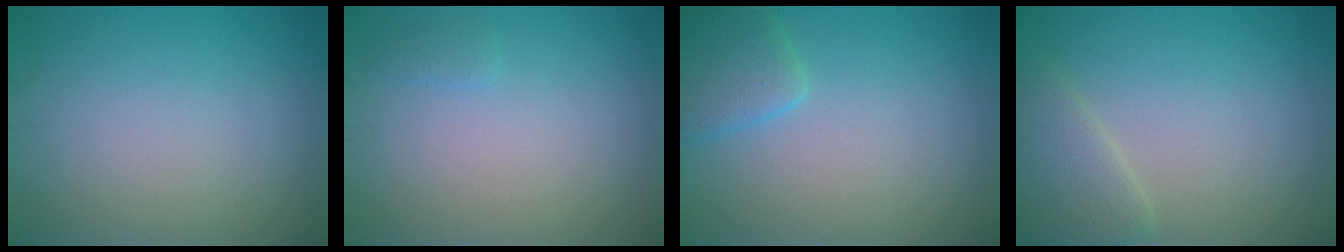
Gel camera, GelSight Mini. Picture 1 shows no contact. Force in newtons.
{"total": 0.6, "press": 0.6, "slide": 0.1}
{"total": 2.9, "press": 2.9, "slide": 0.2}
{"total": 3.1, "press": 3.1, "slide": 0.1}